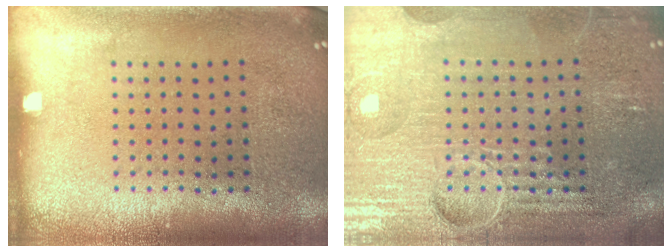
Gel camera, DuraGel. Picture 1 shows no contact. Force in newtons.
{"total": 4.5, "press": 4.5, "slide": 0.6}